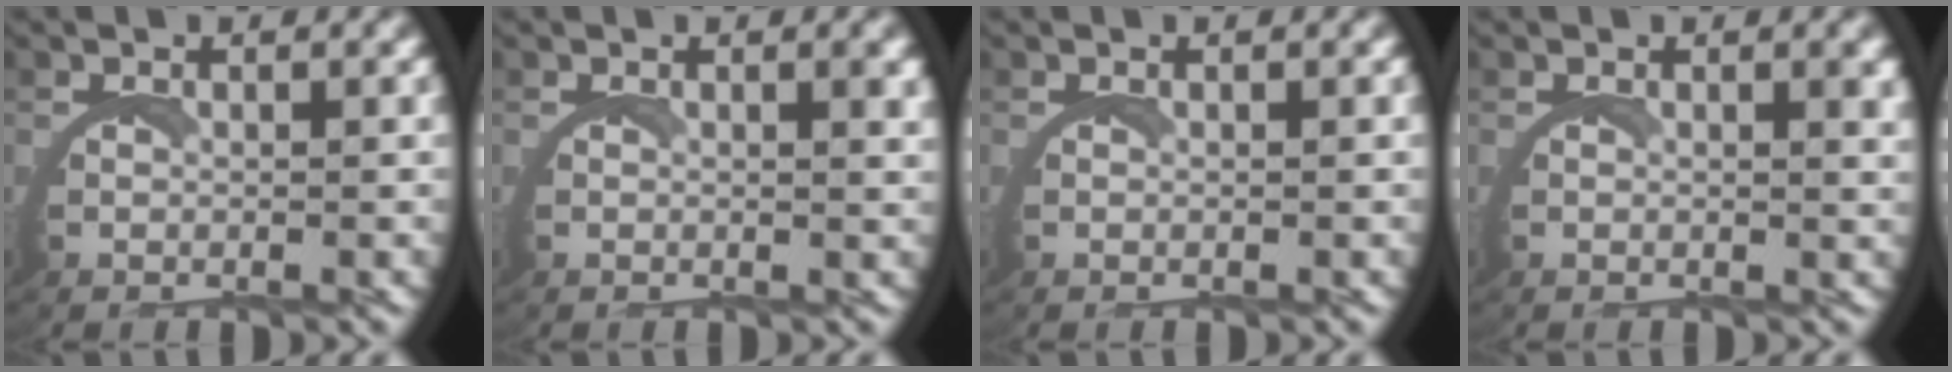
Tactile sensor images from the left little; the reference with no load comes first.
{"total": 1.0, "force": [0.5, -0.1, 0.9], "torque": [-0.016, 0.000, 0.006]}
{"total": 0.0}
{"total": 1.0, "force": [0.5, -0.1, 0.9], "torque": [-0.016, -0.001, 0.007]}